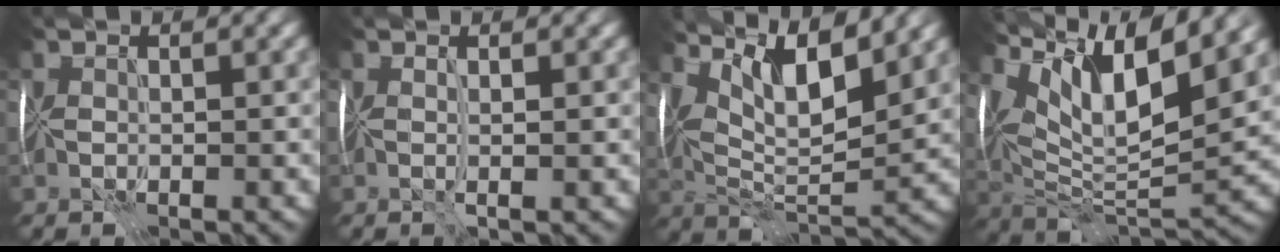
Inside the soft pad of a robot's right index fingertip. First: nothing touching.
{"total": 1.2, "force": [0.1, -0.2, 1.1], "torque": [-0.019, -0.004, -0.001]}
{"total": 9.0, "force": [4.9, 2.8, 7.0], "torque": [-0.123, 0.000, 0.087]}
{"total": 12.7, "force": [7.3, 3.8, 9.6], "torque": [-0.175, 0.014, 0.137]}